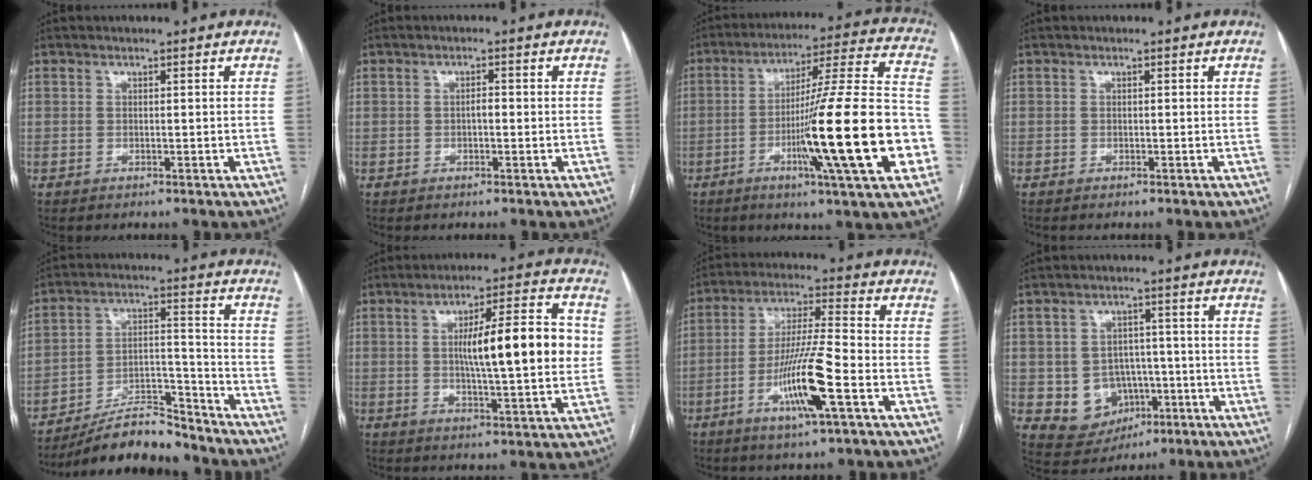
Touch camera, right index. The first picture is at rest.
{"total": 1.2, "force": [-0.2, 0.5, 1.1], "torque": [-0.015, 0.004, -0.005]}
{"total": 22.8, "force": [-6.6, -0.2, 21.8], "torque": [-0.315, -0.010, -0.108]}
{"total": 0.0}
{"total": 11.8, "force": [-10.8, 2.3, 4.1], "torque": [-0.060, 0.021, -0.187]}
{"total": 14.4, "force": [1.4, 2.0, 14.1], "torque": [-0.216, 0.019, 0.019]}
{"total": 12.0, "force": [-4.6, 0.1, 11.1], "torque": [-0.215, -0.008, -0.086]}
{"total": 7.9, "force": [-1.6, 7.0, 3.1], "torque": [-0.053, 0.015, -0.006]}